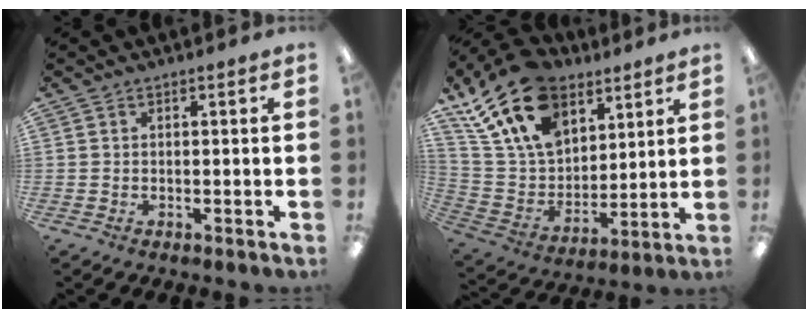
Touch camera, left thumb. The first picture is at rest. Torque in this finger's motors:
{"motor_torque": [0.41, 0.41, 1.36, -1.40, 0.36]}